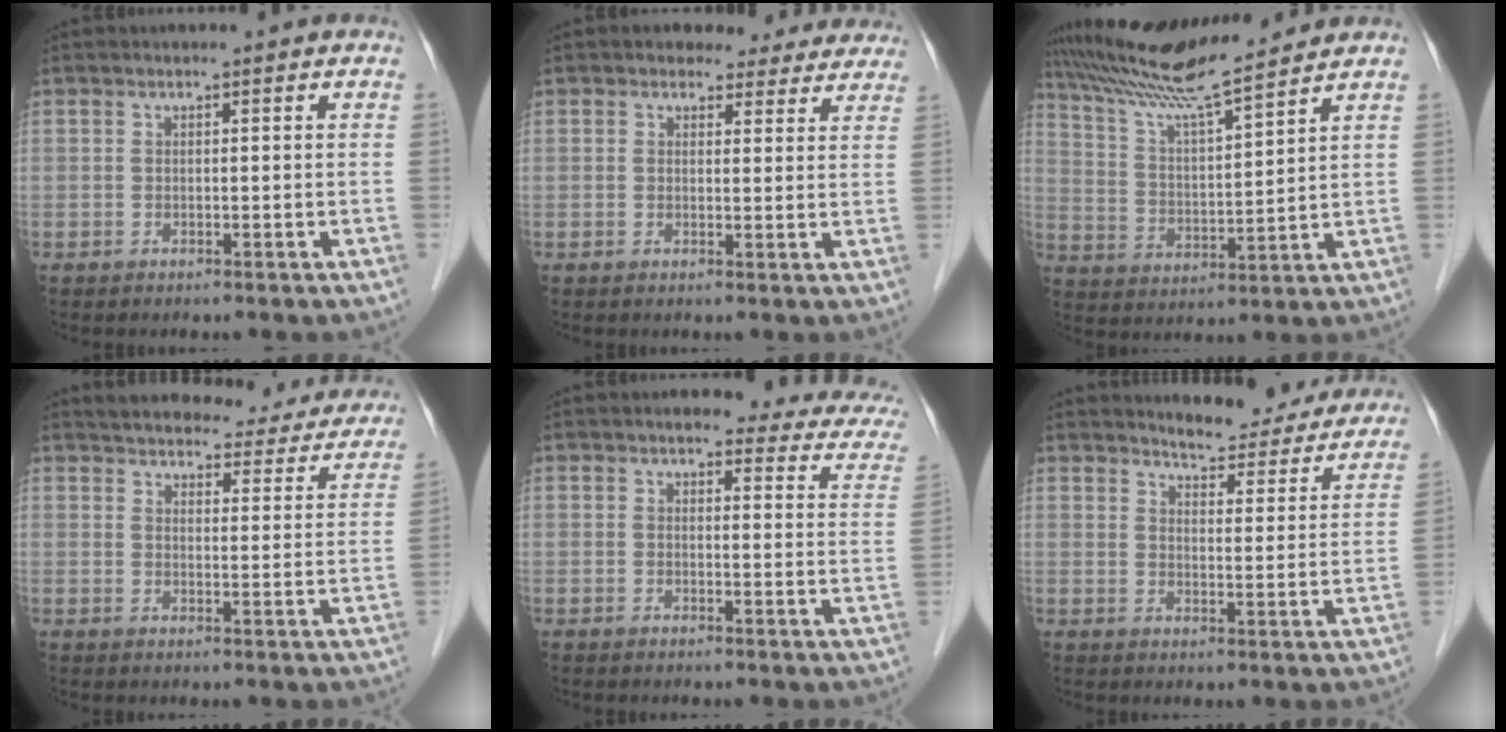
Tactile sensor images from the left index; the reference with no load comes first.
{"total": 6.1, "force": [5.3, 2.9, 0.4], "torque": [0.013, 0.005, 0.048]}
{"total": 12.5, "force": [11.4, -0.9, 5.0], "torque": [-0.105, 0.013, 0.206]}
{"total": 20.4, "force": [18.8, 5.4, 5.7], "torque": [-0.069, -0.014, 0.218]}
{"total": 14.0, "force": [11.8, 4.1, 6.2], "torque": [-0.038, -0.005, 0.105]}
{"total": 13.0, "force": [12.3, 2.9, 2.9], "torque": [-0.019, -0.024, 0.140]}